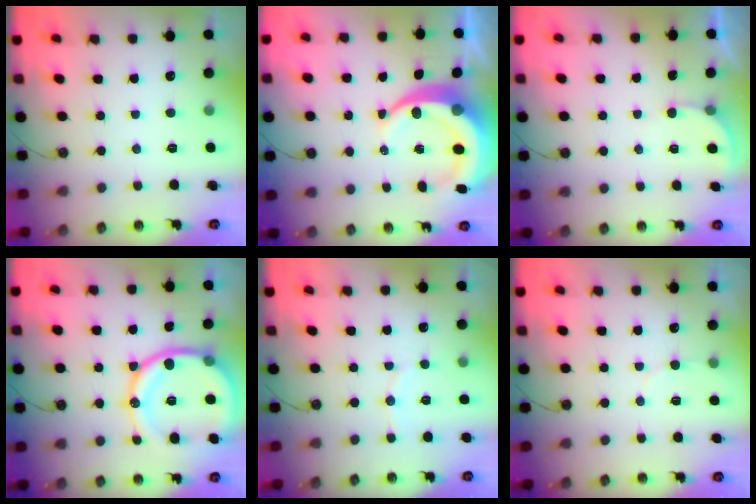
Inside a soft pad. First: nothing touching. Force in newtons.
{"total": 12.3, "press": 12.2, "slide": 1.5}
{"total": 2.7, "press": 2.7, "slide": 0.3}
{"total": 19.1, "press": 18.9, "slide": 2.4}
{"total": 4.5, "press": 4.4, "slide": 0.9}
{"total": 4.1, "press": 3.8, "slide": 1.5}